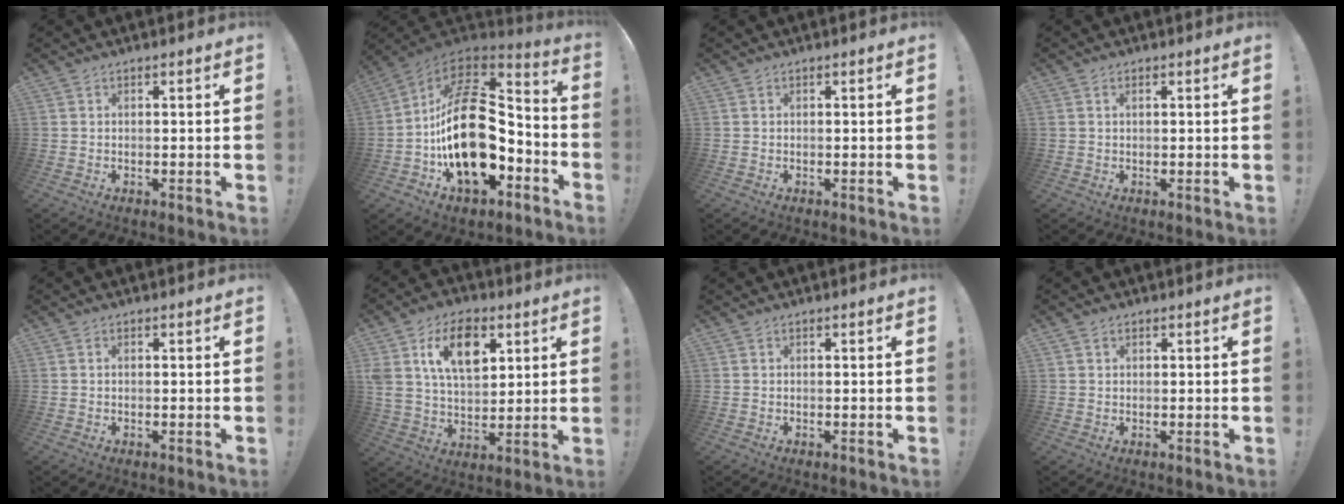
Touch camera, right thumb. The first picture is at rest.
{"total": 27.7, "force": [-2.5, 17.2, 21.5], "torque": [-0.384, 0.026, -0.023]}
{"total": 0.0}
{"total": 1.0, "force": [0.4, 0.5, 0.8], "torque": [-0.021, 0.005, 0.009]}
{"total": 0.0}
{"total": 15.9, "force": [6.9, 10.1, 10.2], "torque": [-0.176, -0.013, 0.125]}
{"total": 0.0}
{"total": 0.8, "force": [0.5, 0.6, 0.2], "torque": [0.000, 0.000, 0.010]}